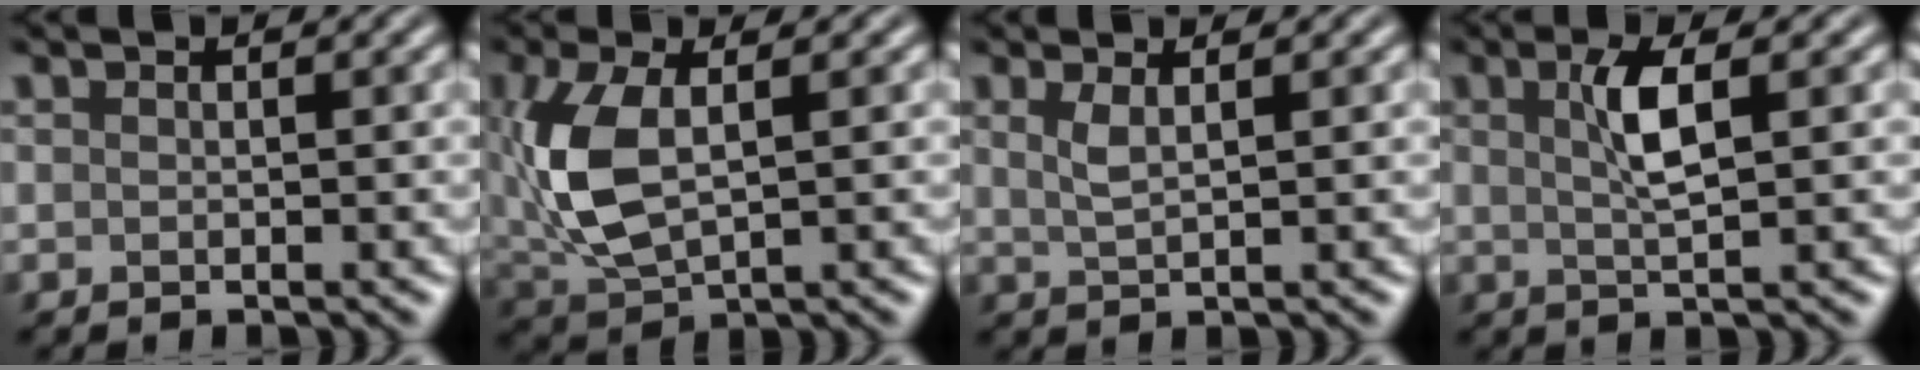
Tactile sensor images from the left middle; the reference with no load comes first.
{"total": 6.7, "force": [0.7, 3.3, 5.7], "torque": [-0.146, 0.003, 0.018]}
{"total": 1.9, "force": [0.9, 0.6, 1.6], "torque": [-0.030, -0.001, 0.017]}
{"total": 3.3, "force": [1.0, 0.8, 3.1], "torque": [-0.061, 0.004, 0.016]}